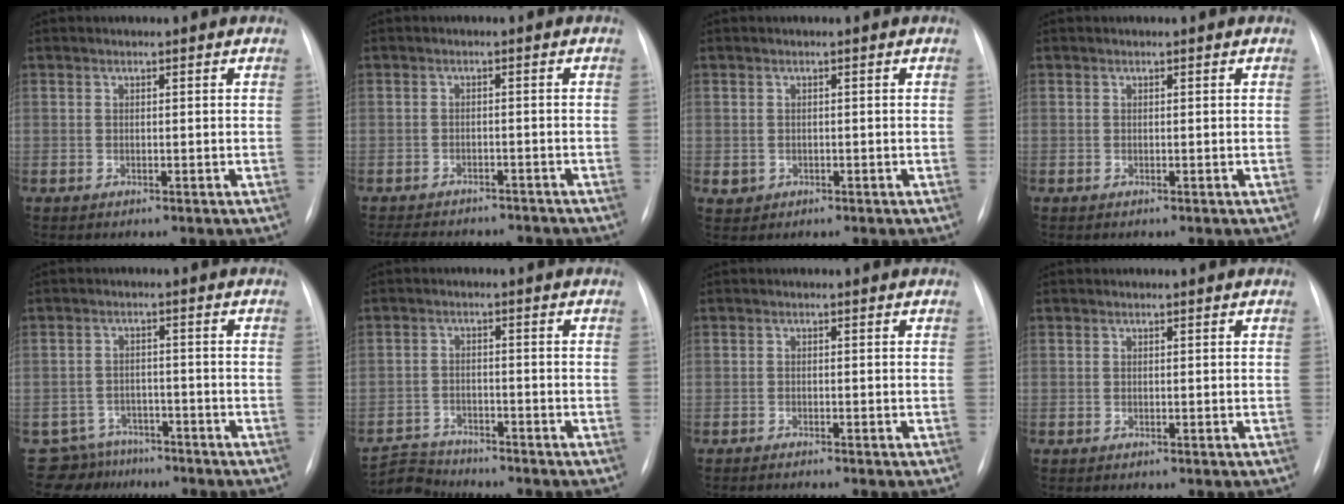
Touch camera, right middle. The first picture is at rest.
{"total": 11.3, "force": [-10.1, 3.8, 3.6], "torque": [-0.069, 0.007, -0.125]}
{"total": 1.4, "force": [-0.3, 1.4, 0.3], "torque": [-0.007, 0.002, 0.001]}
{"total": 0.0}
{"total": 7.1, "force": [-6.1, 3.6, -0.5], "torque": [0.012, 0.018, -0.089]}
{"total": 5.4, "force": [-5.3, 0.5, -0.9], "torque": [0.013, -0.005, -0.097]}
{"total": 1.7, "force": [-1.6, -0.2, 0.6], "torque": [-0.009, -0.003, -0.020]}
{"total": 0.0}